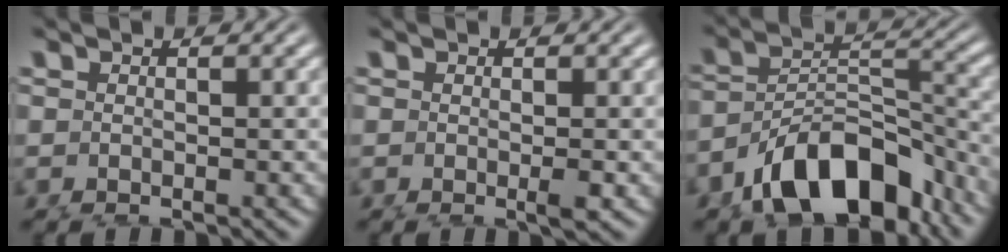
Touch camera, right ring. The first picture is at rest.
{"total": 0.9, "force": [-0.1, -0.1, 0.8], "torque": [-0.011, -0.003, 0.002]}
{"total": 8.2, "force": [-5.3, 4.2, 4.7], "torque": [-0.065, -0.018, -0.074]}